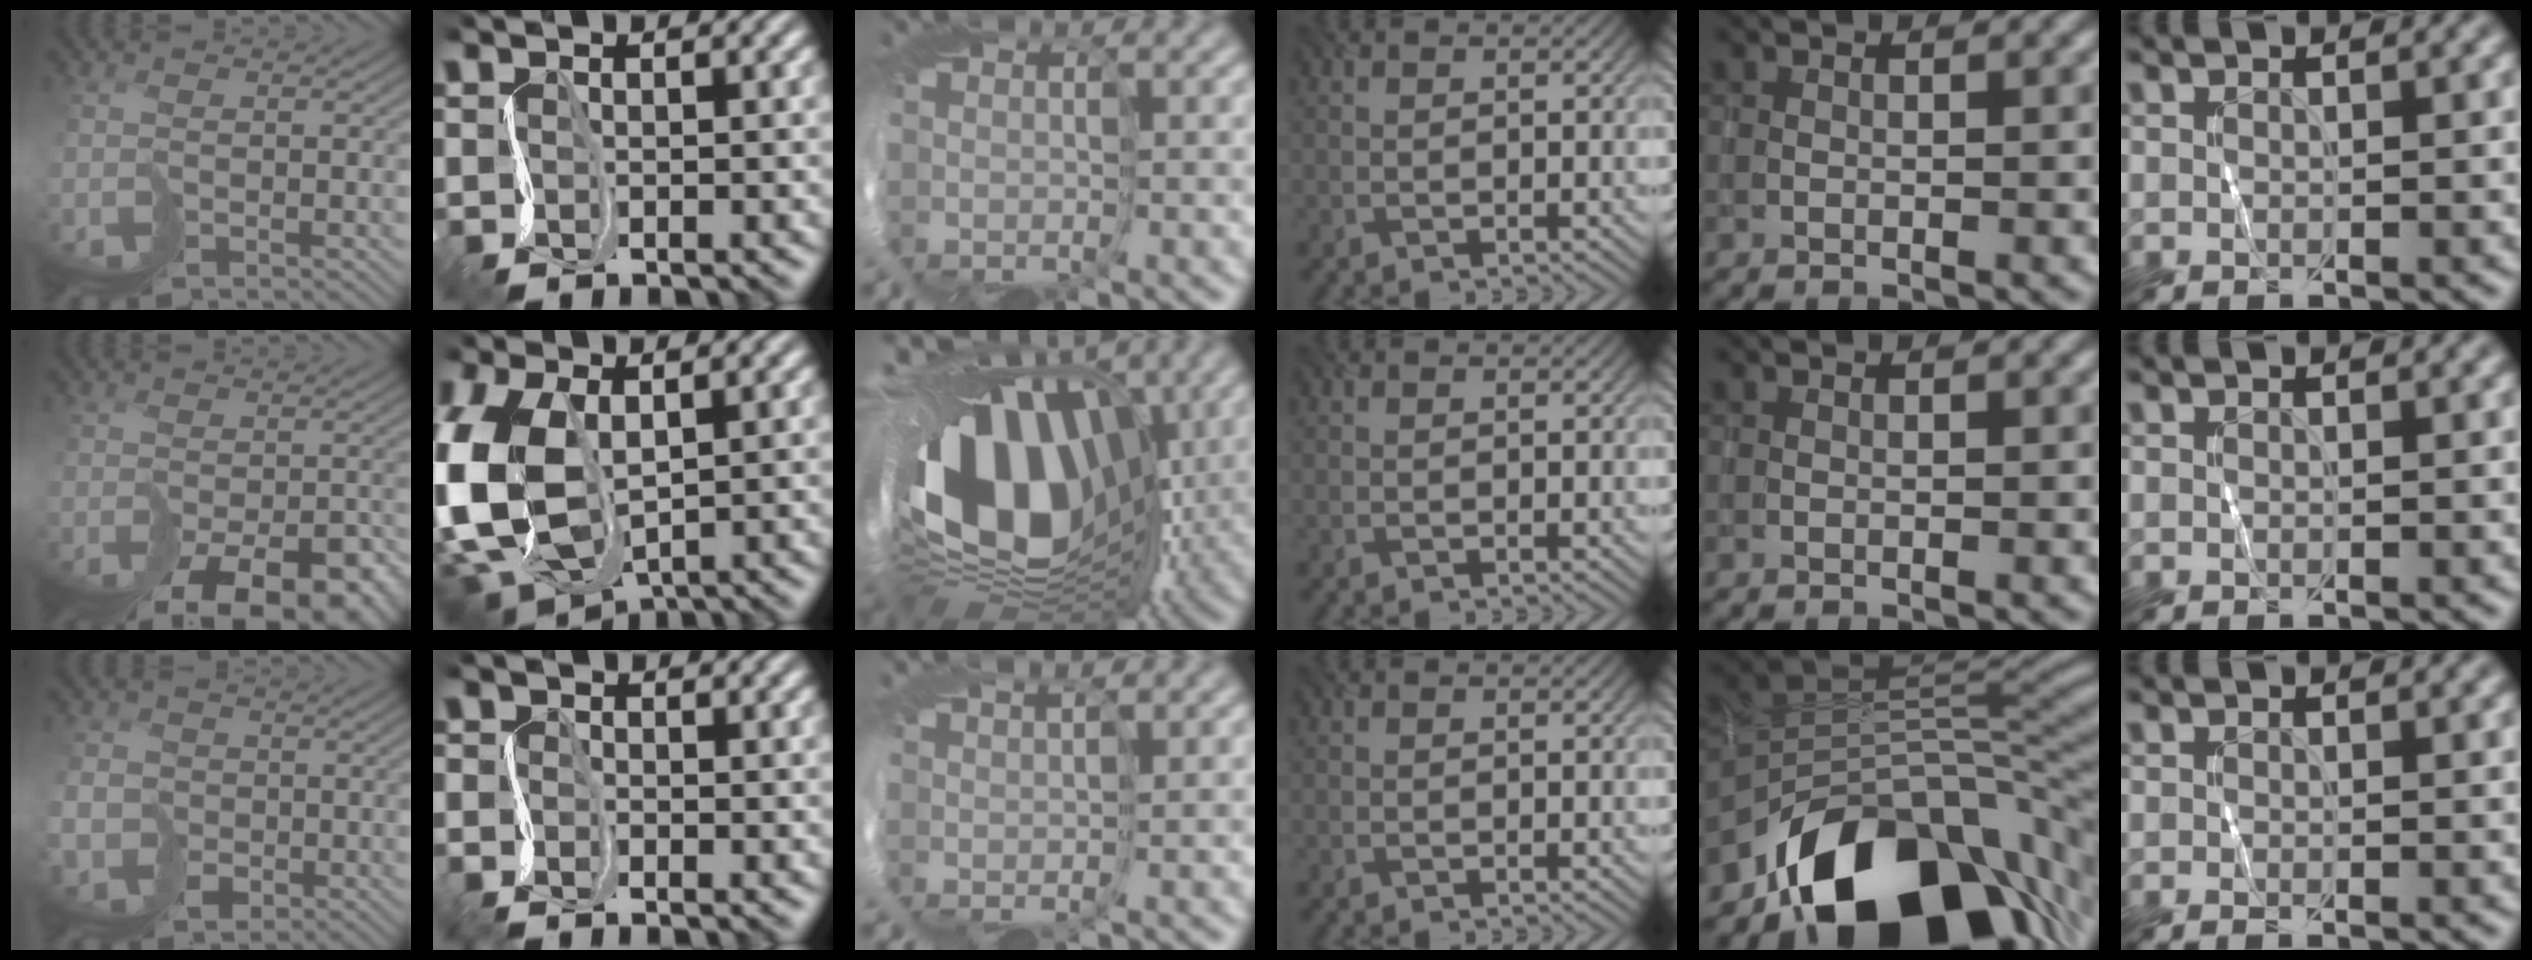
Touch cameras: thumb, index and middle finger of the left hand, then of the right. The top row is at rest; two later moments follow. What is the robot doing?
{"motion": "cut", "object": "wrapping paper"}